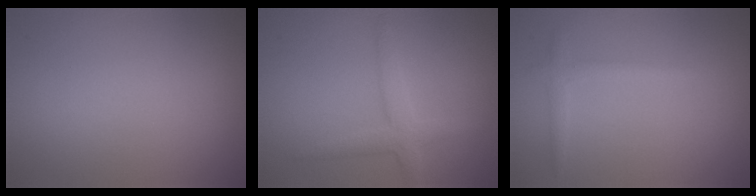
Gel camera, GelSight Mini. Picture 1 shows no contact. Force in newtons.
{"total": 2.5, "press": 2.5, "slide": 0.2}
{"total": 1.3, "press": 1.3, "slide": 0.1}